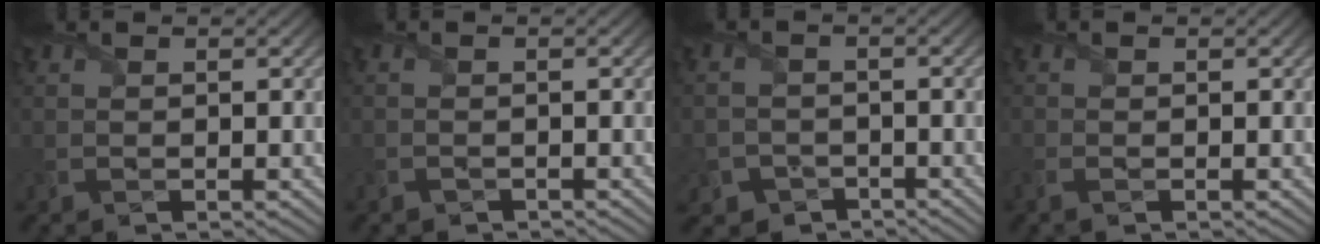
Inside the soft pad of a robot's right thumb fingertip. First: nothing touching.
{"total": 0.9, "force": [-0.9, 0.1, 0.0], "torque": [0.002, -0.004, -0.020]}
{"total": 4.8, "force": [-3.2, 3.4, 0.7], "torque": [-0.018, -0.010, -0.068]}
{"total": 1.2, "force": [-0.8, 0.4, 0.8], "torque": [-0.020, -0.002, -0.017]}